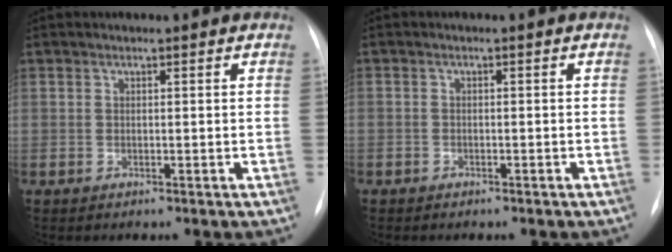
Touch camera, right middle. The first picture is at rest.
{"total": 1.2, "force": [-0.9, 0.8, 0.2], "torque": [-0.007, 0.004, -0.011]}